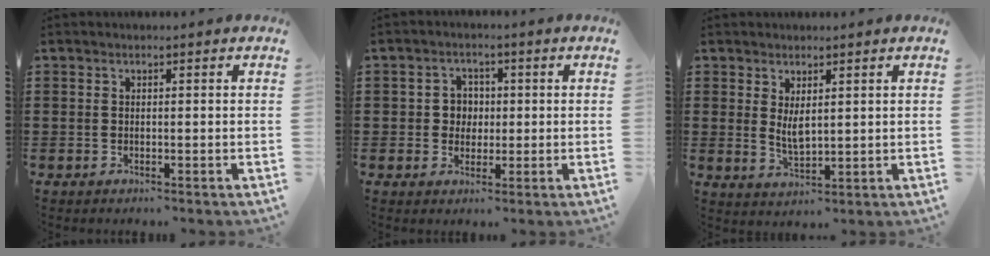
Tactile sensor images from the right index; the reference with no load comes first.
{"total": 3.5, "force": [0.0, 3.2, 1.4], "torque": [-0.039, 0.011, -0.004]}
{"total": 3.2, "force": [1.3, 1.1, 2.7], "torque": [-0.055, -0.002, 0.025]}